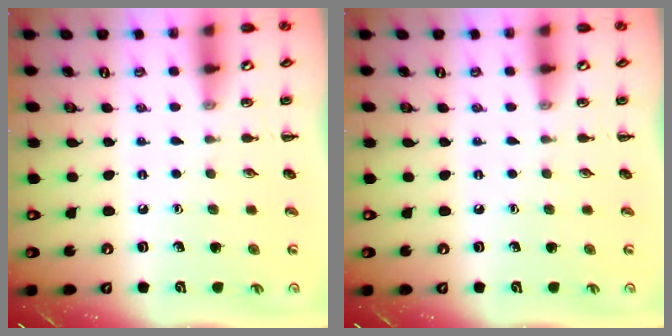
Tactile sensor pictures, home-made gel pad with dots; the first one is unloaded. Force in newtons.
{"total": 0.0}